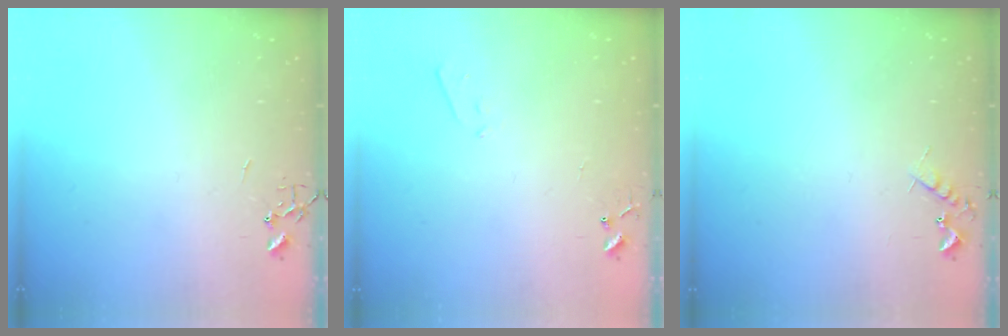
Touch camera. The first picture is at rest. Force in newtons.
{"total": 4.2, "press": 4.2, "slide": 0.6}
{"total": 6.1, "press": 6.0, "slide": 0.9}